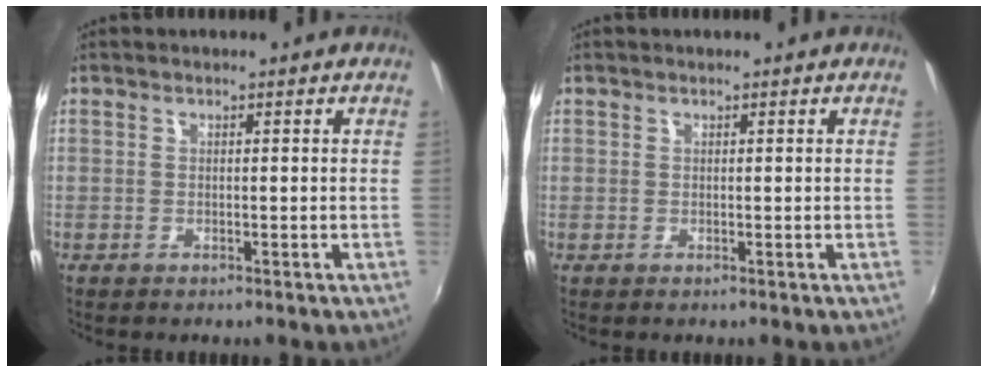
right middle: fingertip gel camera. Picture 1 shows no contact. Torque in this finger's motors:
{"motor_torque": [-1.38, 0.49, -0.62, -0.16]}